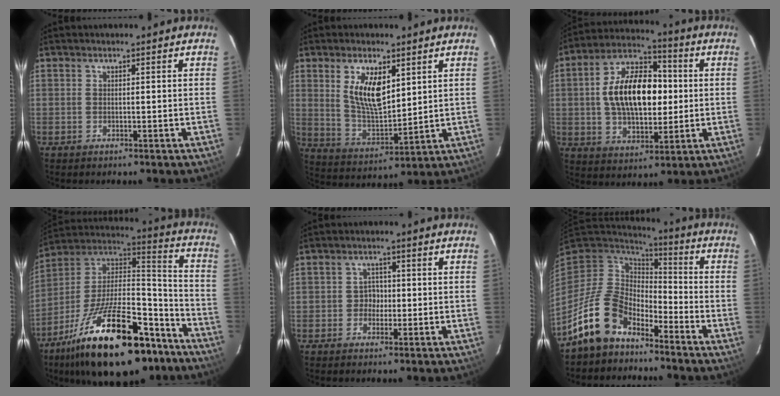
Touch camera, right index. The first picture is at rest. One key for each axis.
{"total": 10.7, "fx": 4.2, "fy": 4.8, "fz": 8.6, "tx": -0.158, "ty": 0.000, "tz": 0.094}
{"total": 16.9, "fx": 1.0, "fy": 9.6, "fz": 13.9, "tx": -0.246, "ty": 0.027, "tz": 0.019}
{"total": 31.1, "fx": -19.0, "fy": 12.7, "fz": 21.0, "tx": -0.371, "ty": -0.001, "tz": -0.289}
{"total": 2.4, "fx": -0.8, "fy": 2.2, "fz": 0.4, "tx": -0.005, "ty": 0.008, "tz": -0.014}
{"total": 13.3, "fx": -9.3, "fy": 7.3, "fz": 5.9, "tx": -0.135, "ty": 0.011, "tz": -0.167}